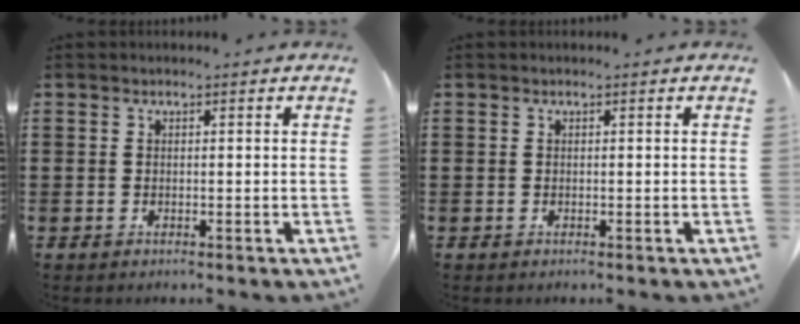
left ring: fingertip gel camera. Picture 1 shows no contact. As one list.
[{"total": 0.0}]